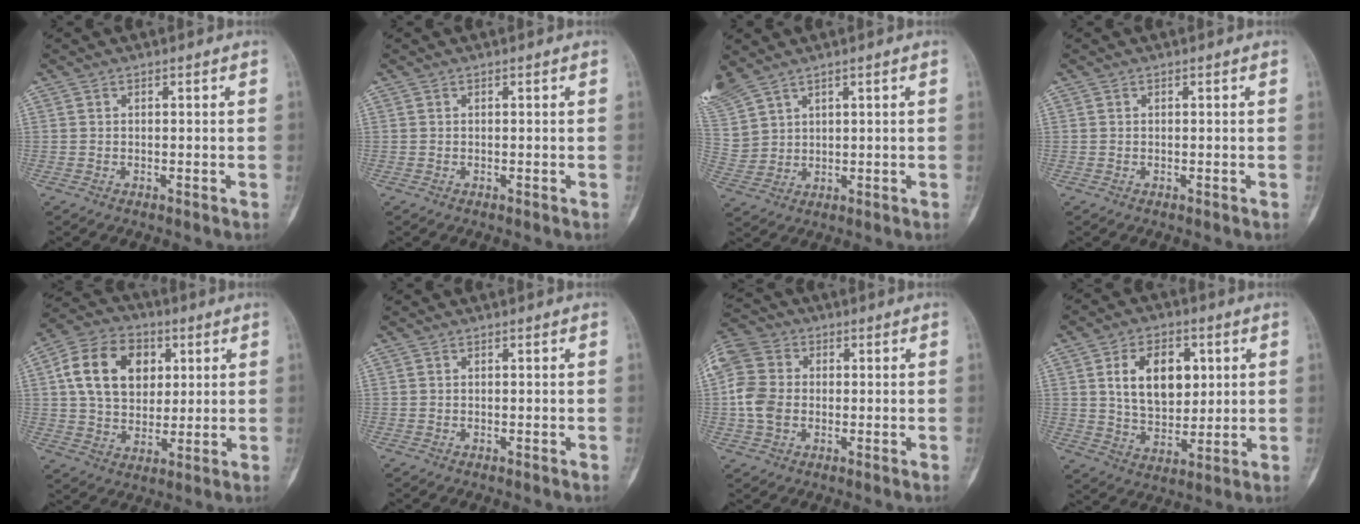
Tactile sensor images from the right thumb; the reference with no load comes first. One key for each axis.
{"total": 0.0}
{"total": 9.8, "fx": 7.0, "fy": 5.5, "fz": 4.2, "tx": -0.113, "ty": -0.010, "tz": 0.160}
{"total": 0.0}
{"total": 15.5, "fx": 4.1, "fy": 11.3, "fz": 9.8, "tx": -0.144, "ty": 0.002, "tz": 0.069}
{"total": 0.0}
{"total": 9.6, "fx": -0.5, "fy": 7.6, "fz": 5.8, "tx": -0.121, "ty": 0.017, "tz": -0.019}
{"total": 13.4, "fx": 3.4, "fy": 8.7, "fz": 9.5, "tx": -0.121, "ty": -0.012, "tz": 0.066}